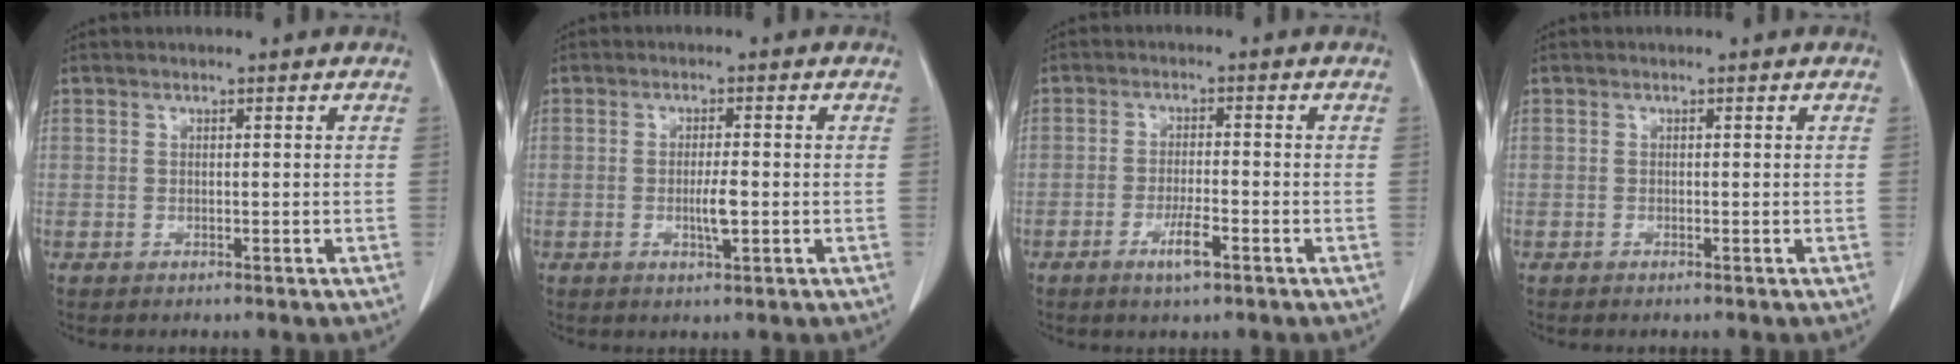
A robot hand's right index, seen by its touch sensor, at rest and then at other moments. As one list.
[{"total": 3.2, "force": [-0.6, 0.5, 3.1], "torque": [-0.060, -0.004, -0.009]}, {"total": 4.0, "force": [-2.2, 0.4, 3.4], "torque": [-0.065, -0.003, -0.039]}, {"total": 0.0}]